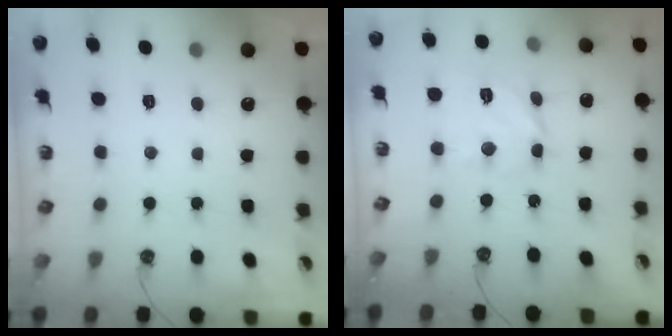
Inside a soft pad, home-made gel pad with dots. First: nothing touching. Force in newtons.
{"total": 12.1, "press": 12.0, "slide": 0.9}